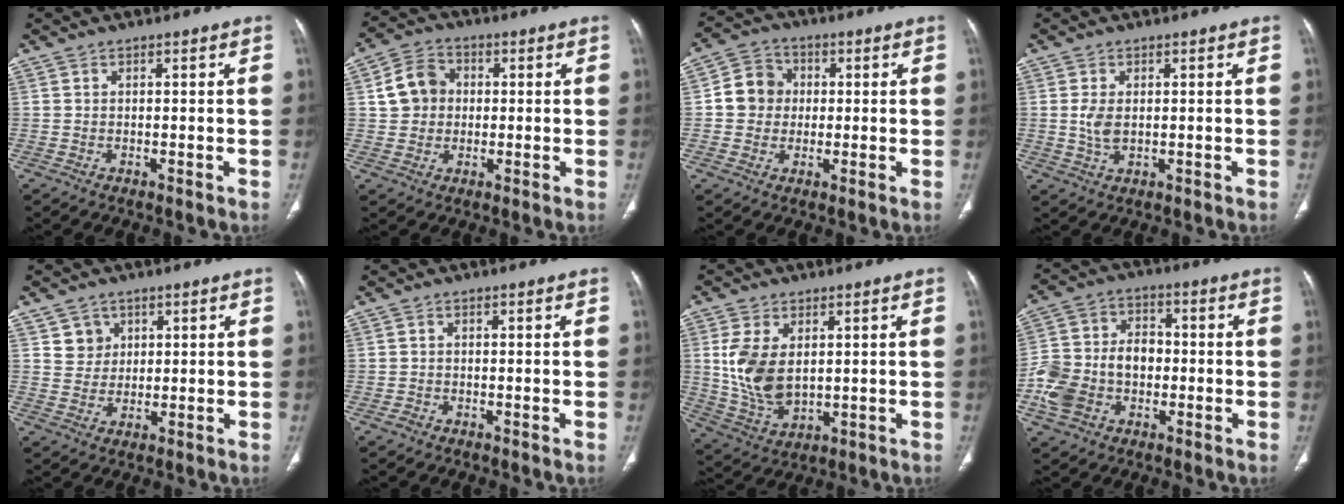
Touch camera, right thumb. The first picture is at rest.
{"total": 7.5, "force": [0.7, 6.5, 3.6], "torque": [-0.047, 0.012, 0.005]}
{"total": 7.5, "force": [0.3, 6.9, 2.9], "torque": [-0.023, 0.013, -0.007]}
{"total": 3.4, "force": [0.3, 2.0, 2.7], "torque": [-0.059, -0.006, 0.009]}
{"total": 4.0, "force": [1.8, 3.5, 0.5], "torque": [0.012, -0.011, 0.034]}
{"total": 1.2, "force": [-0.7, 0.9, 0.3], "torque": [-0.005, 0.002, -0.015]}
{"total": 10.8, "force": [1.7, 6.6, 8.3], "torque": [-0.158, -0.013, 0.047]}
{"total": 13.5, "force": [-2.7, 10.0, 8.6], "torque": [-0.151, 0.037, -0.052]}